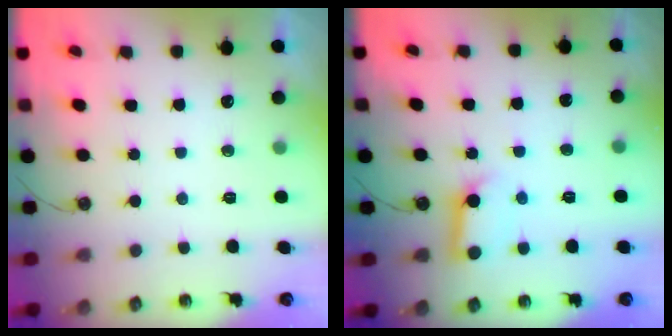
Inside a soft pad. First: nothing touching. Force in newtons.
{"total": 9.8, "press": 9.8, "slide": 1.2}